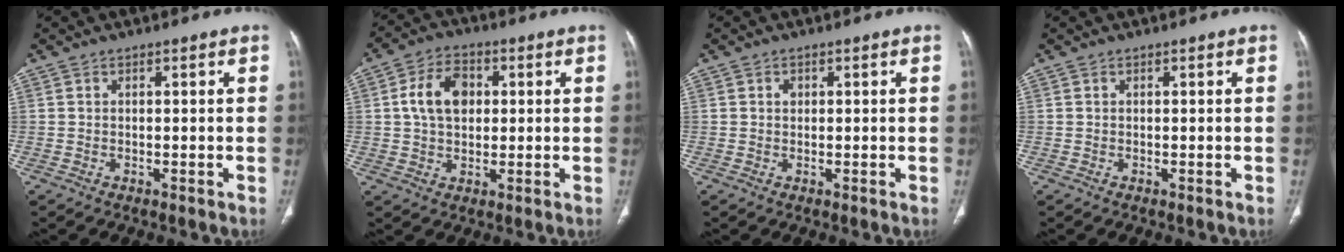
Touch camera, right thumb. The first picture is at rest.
{"total": 9.0, "force": [1.5, 6.2, 6.3], "torque": [-0.098, 0.010, 0.024]}
{"total": 1.0, "force": [0.3, 0.8, 0.5], "torque": [-0.003, 0.002, 0.004]}
{"total": 0.0}